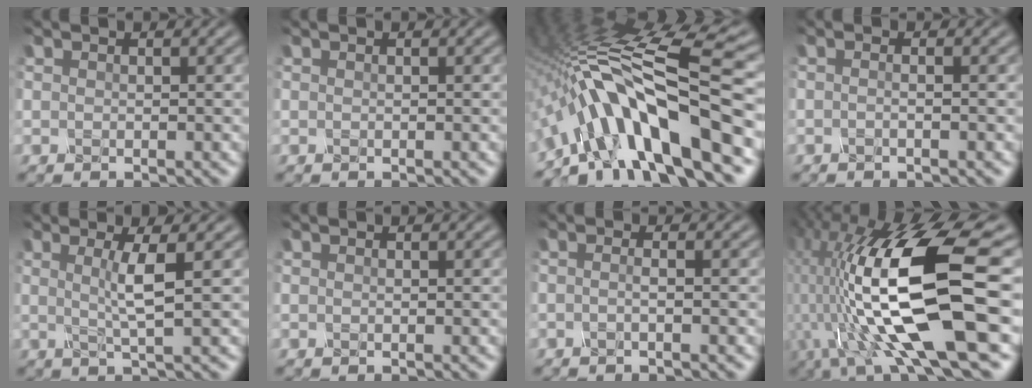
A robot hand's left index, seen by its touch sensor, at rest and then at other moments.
{"total": 0.0}
{"total": 14.5, "force": [-6.5, 3.8, 12.3], "torque": [-0.202, 0.025, -0.106]}
{"total": 1.6, "force": [-0.5, 0.6, 1.3], "torque": [-0.011, 0.003, -0.029]}
{"total": 3.0, "force": [0.1, 0.3, 3.0], "torque": [-0.049, 0.000, 0.002]}
{"total": 0.0}
{"total": 1.9, "force": [-0.4, 0.9, 1.6], "torque": [-0.011, 0.007, -0.033]}
{"total": 16.1, "force": [-2.2, 5.9, 14.8], "torque": [-0.297, -0.005, -0.038]}